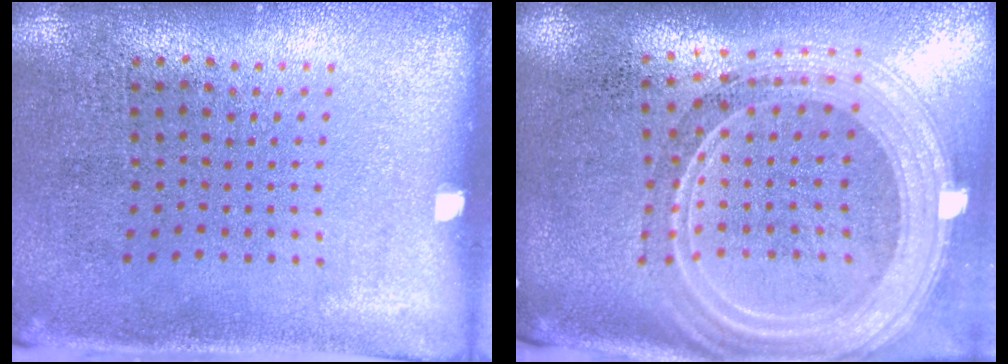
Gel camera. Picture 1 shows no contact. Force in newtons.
{"total": 2.8, "press": 2.3, "slide": 1.6}